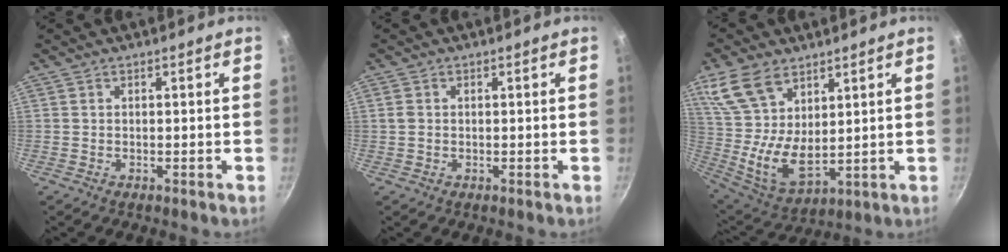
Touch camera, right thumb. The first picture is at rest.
{"total": 1.5, "force": [0.0, 1.3, 0.8], "torque": [-0.014, 0.004, 0.000]}
{"total": 15.6, "force": [8.2, 8.7, 10.1], "torque": [-0.195, -0.041, 0.175]}